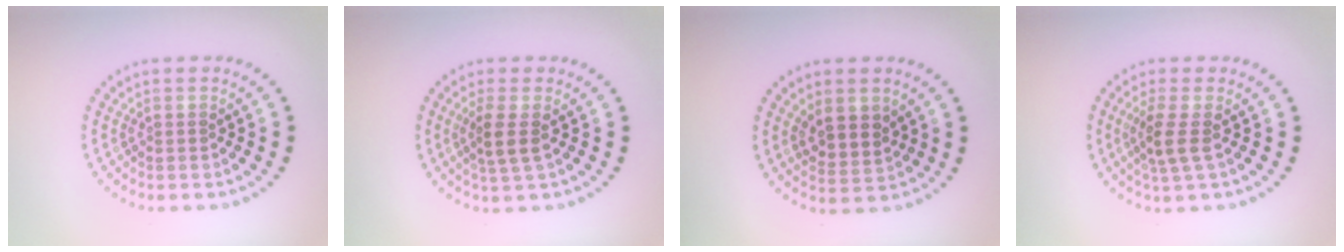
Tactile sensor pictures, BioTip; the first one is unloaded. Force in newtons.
{"total": 2.3, "press": 1.9, "slide": 1.4}
{"total": 3.0, "press": 2.7, "slide": 1.2}
{"total": 2.6, "press": 2.1, "slide": 1.5}